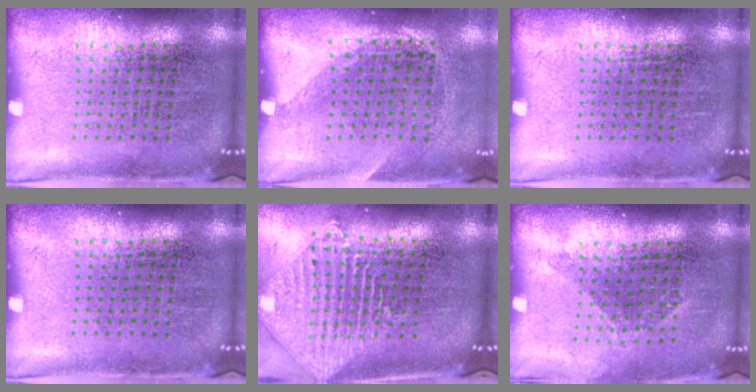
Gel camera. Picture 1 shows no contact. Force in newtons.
{"total": 1.4, "press": 0.9, "slide": 1.0}
{"total": 0.0}
{"total": 0.0}
{"total": 2.2, "press": 1.8, "slide": 1.3}
{"total": 1.1, "press": 0.8, "slide": 0.7}